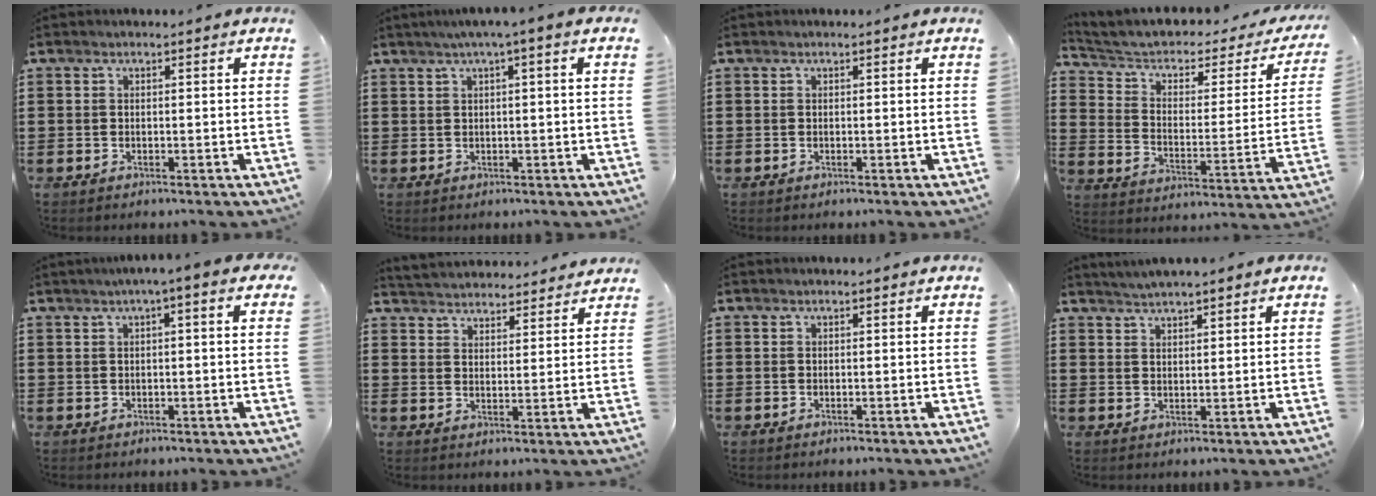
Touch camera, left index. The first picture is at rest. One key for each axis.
{"total": 2.0, "fx": 0.4, "fy": -0.2, "fz": 2.0, "tx": -0.035, "ty": -0.002, "tz": 0.006}
{"total": 0.0}
{"total": 4.3, "fx": 2.6, "fy": 2.2, "fz": 2.7, "tx": -0.069, "ty": -0.020, "tz": 0.036}
{"total": 2.4, "fx": 0.5, "fy": -0.1, "fz": 2.3, "tx": -0.041, "ty": 0.001, "tz": 0.008}
{"total": 3.7, "fx": 3.7, "fy": 0.2, "fz": -0.5, "tx": -0.008, "ty": -0.020, "tz": 0.066}
{"total": 0.0}
{"total": 2.1, "fx": 2.1, "fy": 0.0, "fz": 0.5, "tx": -0.013, "ty": 0.003, "tz": 0.039}